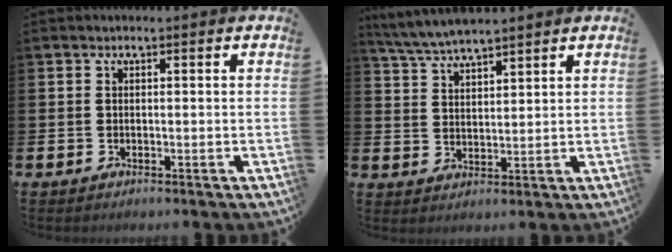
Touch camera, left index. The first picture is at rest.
{"total": 4.8, "force": [4.7, 0.2, 1.0], "torque": [-0.041, -0.020, 0.086]}